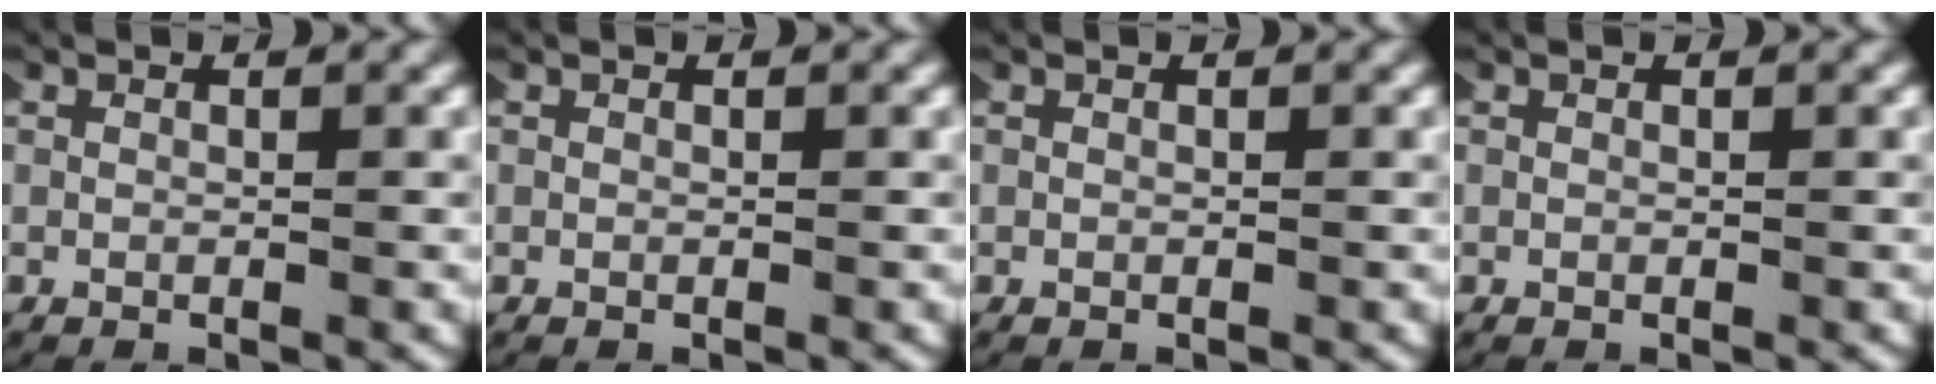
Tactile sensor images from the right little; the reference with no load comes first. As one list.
[{"total": 0.0}, {"total": 0.0}, {"total": 0.0}]